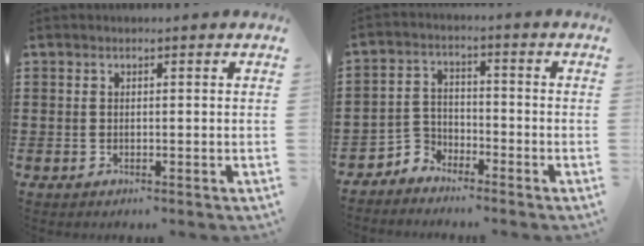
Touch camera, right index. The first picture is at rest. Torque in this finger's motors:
{"motor_torque": [0.32, 0.00, 0.13, -0.02]}